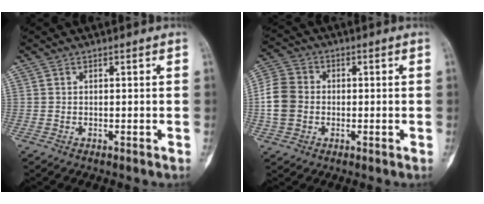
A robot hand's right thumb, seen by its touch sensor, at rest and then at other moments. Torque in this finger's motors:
{"motor_torque": [-0.47, 0.38, 0.54, 0.11, 0.04]}